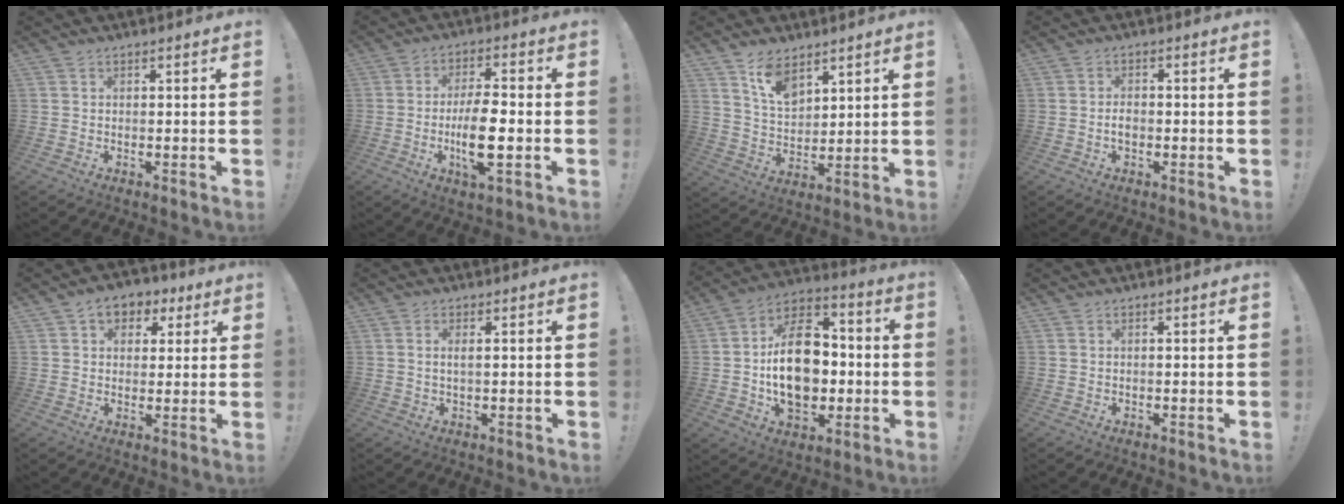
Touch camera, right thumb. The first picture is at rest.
{"total": 11.2, "force": [-2.5, 3.4, 10.4], "torque": [-0.197, -0.001, -0.051]}
{"total": 9.9, "force": [7.1, 5.0, 4.6], "torque": [-0.091, -0.038, 0.137]}
{"total": 2.3, "force": [-0.7, 1.4, 1.7], "torque": [-0.029, 0.008, -0.012]}
{"total": 7.1, "force": [2.6, 5.6, 3.4], "torque": [-0.046, -0.002, 0.050]}
{"total": 2.0, "force": [0.4, 0.5, 1.9], "torque": [-0.027, -0.001, 0.004]}
{"total": 21.3, "force": [-1.6, 14.4, 15.5], "torque": [-0.258, 0.016, -0.020]}
{"total": 0.0}